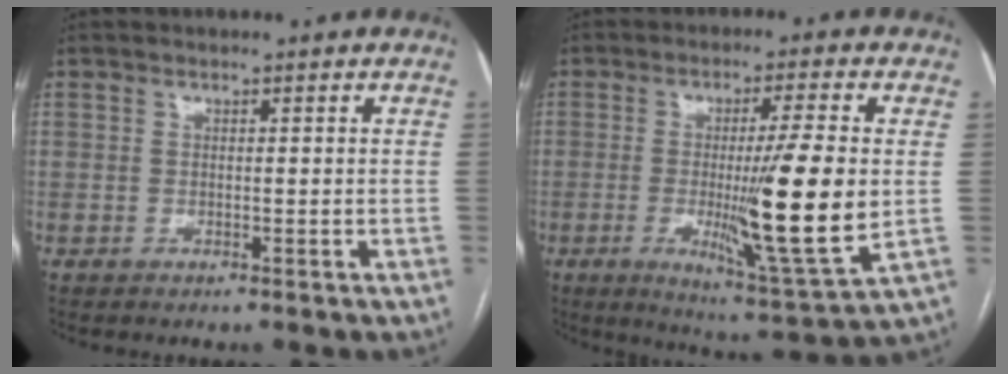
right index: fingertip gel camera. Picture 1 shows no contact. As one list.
[{"total": 15.7, "force": [-1.1, 0.0, 15.7], "torque": [-0.254, -0.034, -0.016]}]